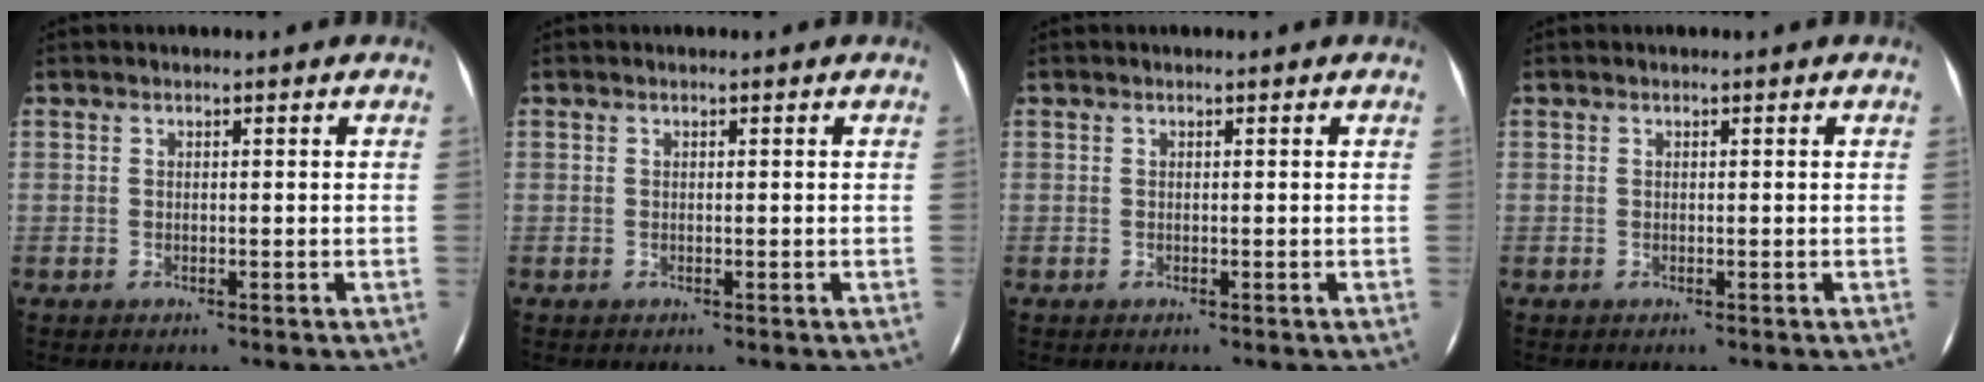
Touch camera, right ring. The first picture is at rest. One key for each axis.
{"total": 0.0}
{"total": 0.0}
{"total": 0.0}